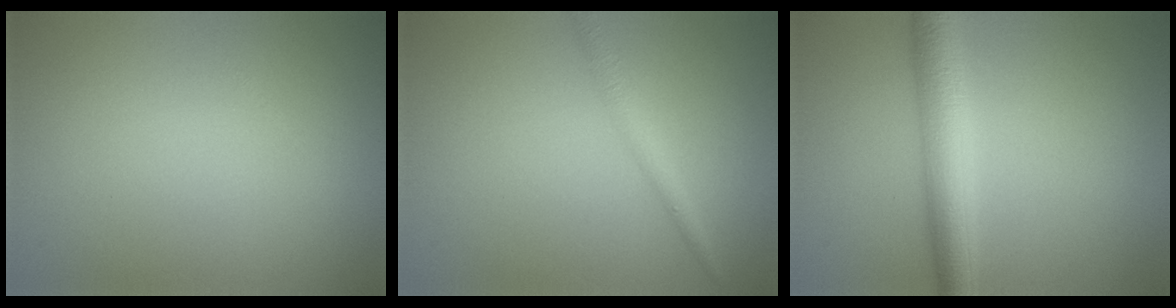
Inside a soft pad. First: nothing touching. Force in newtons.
{"total": 1.9, "press": 1.9, "slide": 0.0}
{"total": 4.6, "press": 4.6, "slide": 0.0}